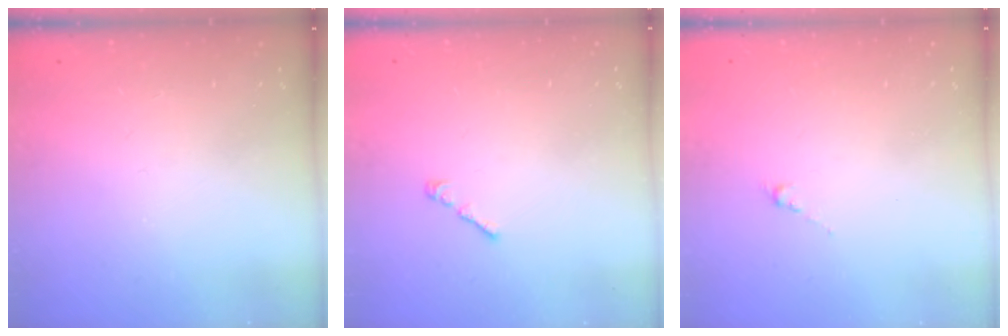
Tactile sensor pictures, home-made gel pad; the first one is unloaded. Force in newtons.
{"total": 1.1, "press": 0.9, "slide": 0.5}
{"total": 0.5, "press": 0.3, "slide": 0.4}